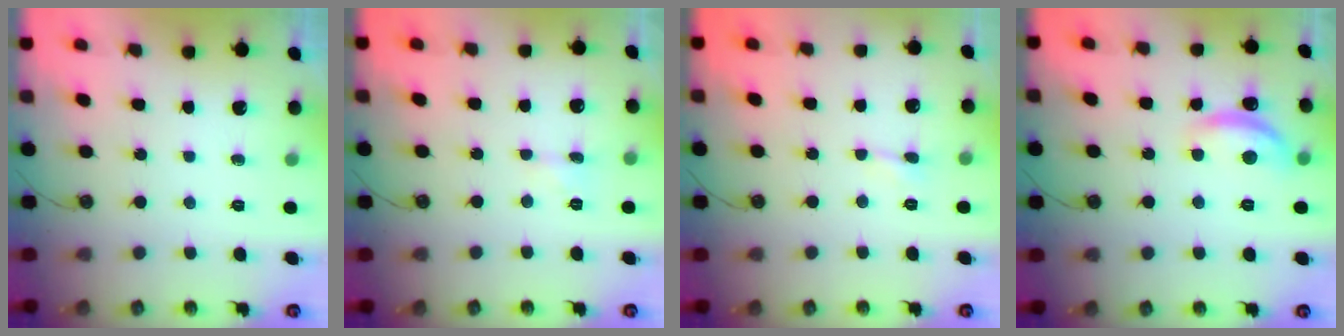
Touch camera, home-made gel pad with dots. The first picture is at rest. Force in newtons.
{"total": 1.3, "press": 1.2, "slide": 0.4}
{"total": 0.8, "press": 0.8, "slide": 0.3}
{"total": 5.2, "press": 5.2, "slide": 0.7}